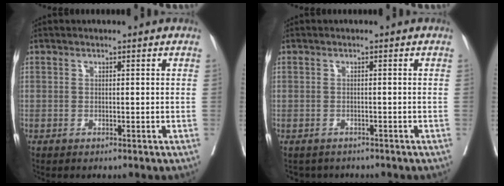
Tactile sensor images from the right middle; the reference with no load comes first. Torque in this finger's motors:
{"motor_torque": [0.01, -0.02, -0.05, 0.00]}